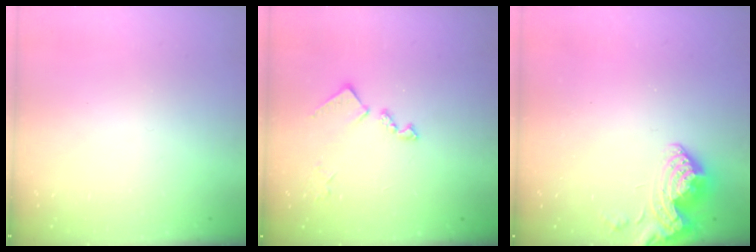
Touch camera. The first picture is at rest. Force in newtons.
{"total": 10.5, "press": 10.5, "slide": 0.6}
{"total": 9.9, "press": 9.8, "slide": 1.1}